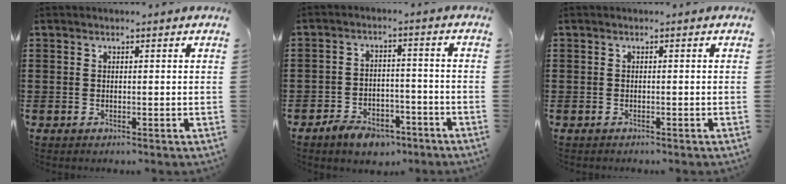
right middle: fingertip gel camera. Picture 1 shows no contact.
{"total": 4.7, "force": [-3.9, 2.0, 1.7], "torque": [-0.035, 0.012, -0.075]}
{"total": 0.0}